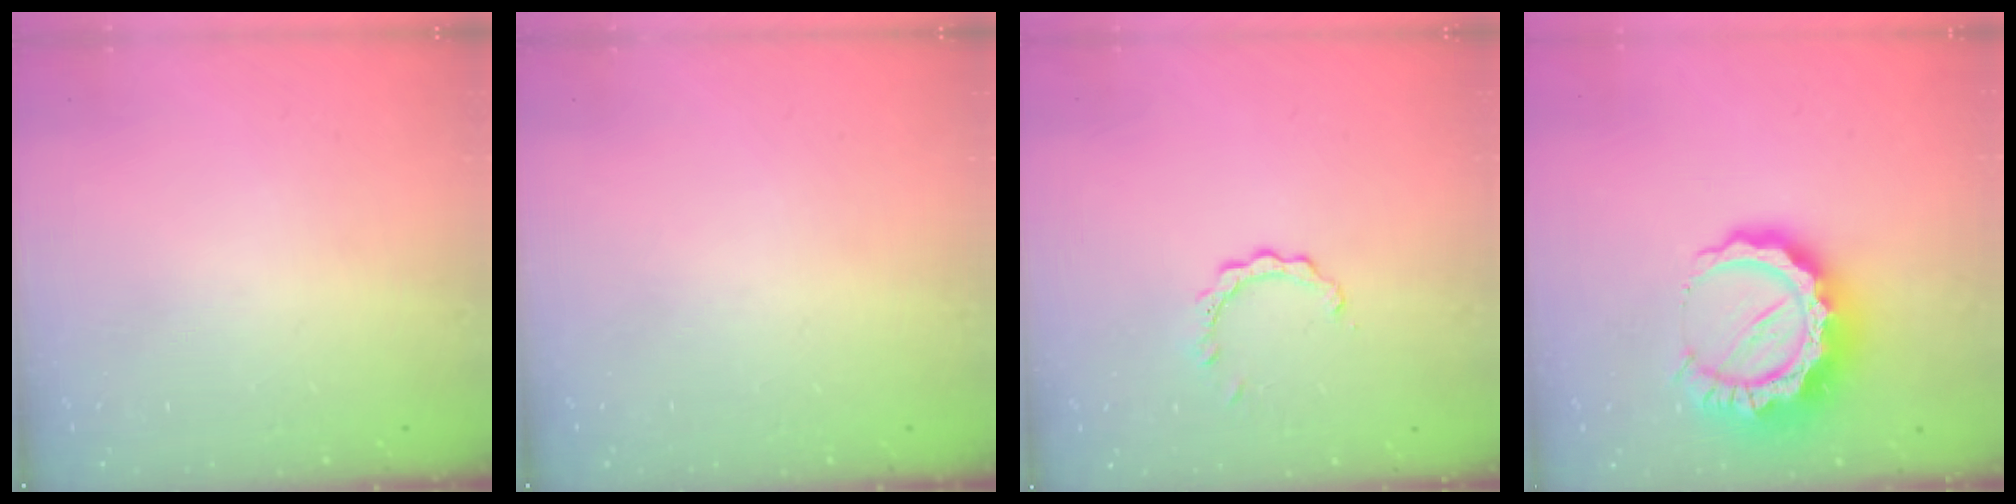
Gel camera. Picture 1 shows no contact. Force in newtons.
{"total": 0.0}
{"total": 2.3, "press": 2.3, "slide": 0.3}
{"total": 14.8, "press": 14.8, "slide": 1.6}